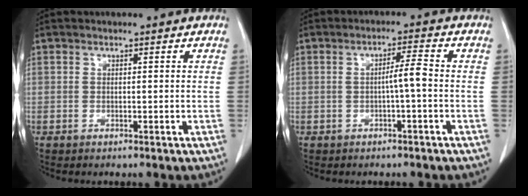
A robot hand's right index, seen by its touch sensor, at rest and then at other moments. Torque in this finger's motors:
{"motor_torque": [0.37, 0.00, 0.12, 0.05]}